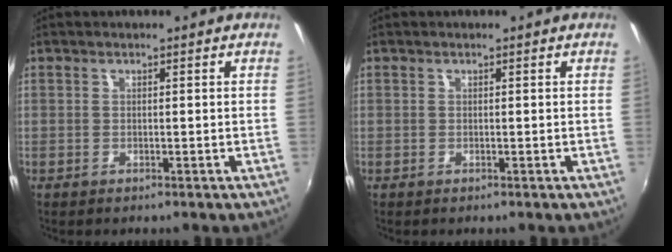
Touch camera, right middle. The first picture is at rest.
{"total": 0.0}